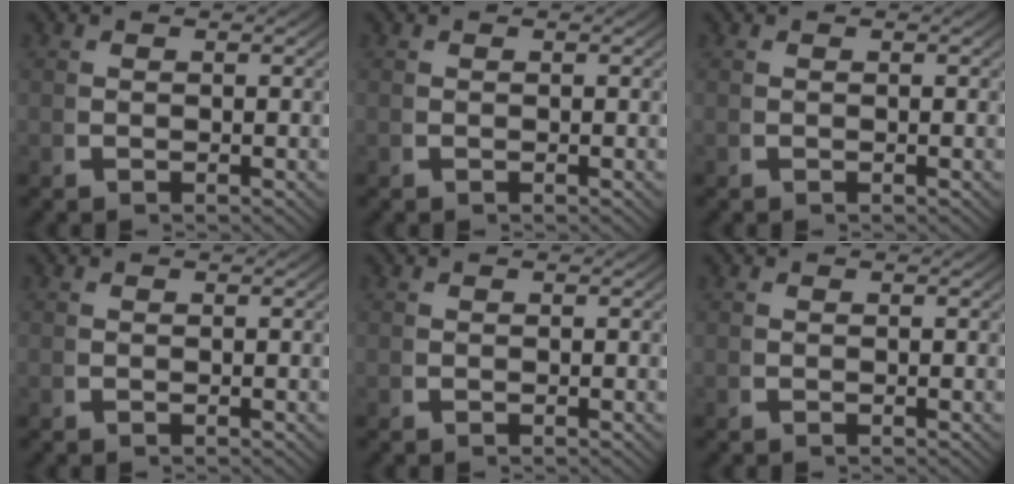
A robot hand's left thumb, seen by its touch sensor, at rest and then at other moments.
{"total": 0.0}
{"total": 0.0}
{"total": 0.0}
{"total": 0.0}
{"total": 0.0}